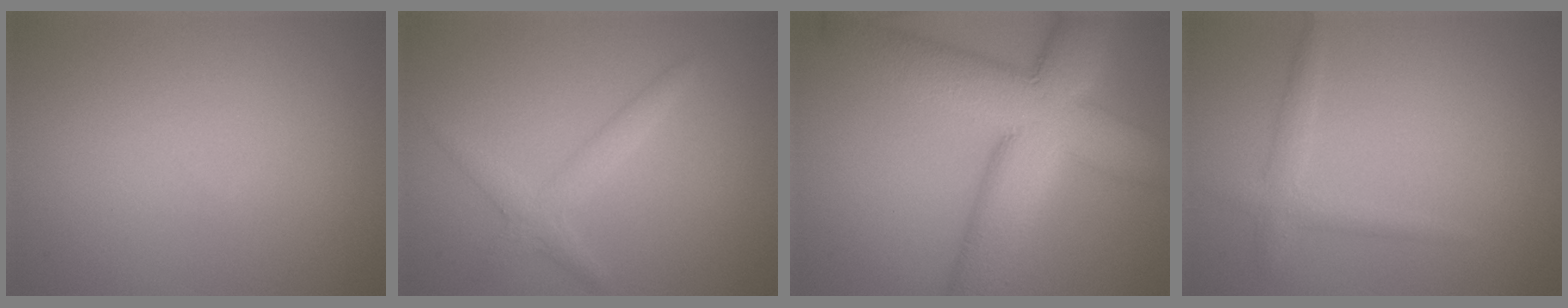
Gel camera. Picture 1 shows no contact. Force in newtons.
{"total": 2.1, "press": 2.1, "slide": 0.1}
{"total": 11.8, "press": 11.8, "slide": 0.7}
{"total": 1.8, "press": 1.8, "slide": 0.0}